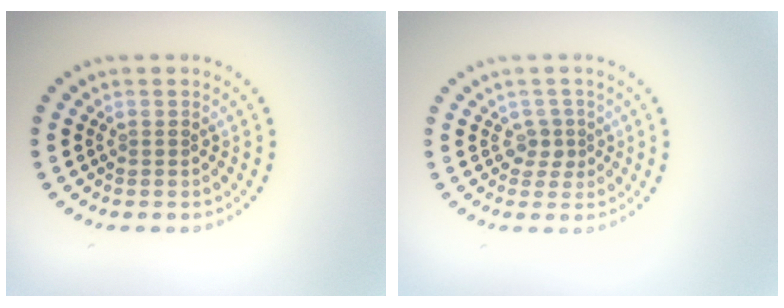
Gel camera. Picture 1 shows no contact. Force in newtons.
{"total": 1.5, "press": 1.1, "slide": 1.0}